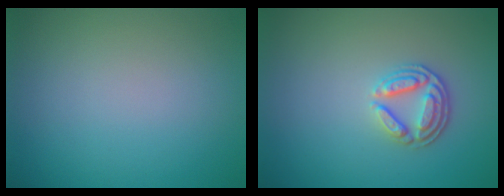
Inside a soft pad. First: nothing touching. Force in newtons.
{"total": 2.9, "press": 2.5, "slide": 1.6}